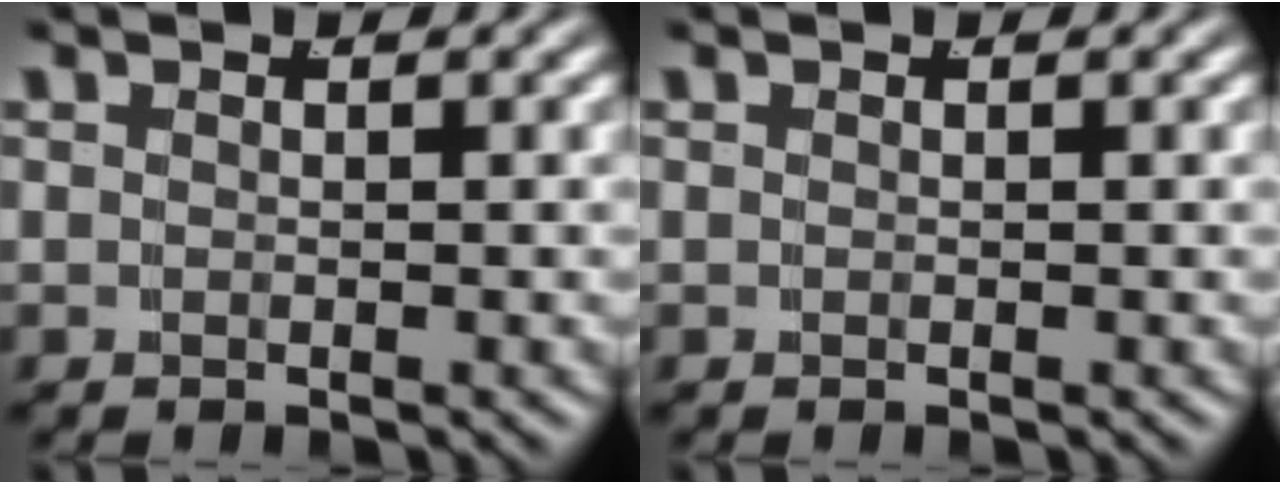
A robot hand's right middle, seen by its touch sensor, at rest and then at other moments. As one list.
[{"total": 0.0}]